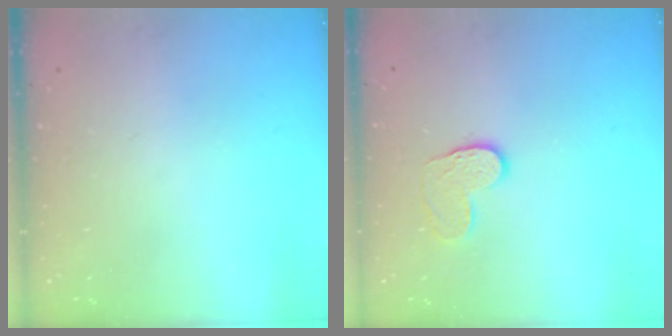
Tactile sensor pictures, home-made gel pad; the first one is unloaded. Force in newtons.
{"total": 7.6, "press": 7.6, "slide": 0.4}